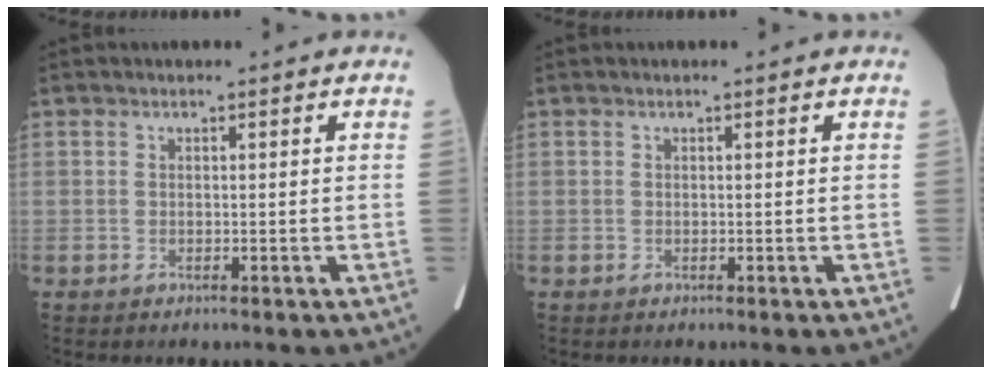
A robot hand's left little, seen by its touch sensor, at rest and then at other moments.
{"total": 0.0}